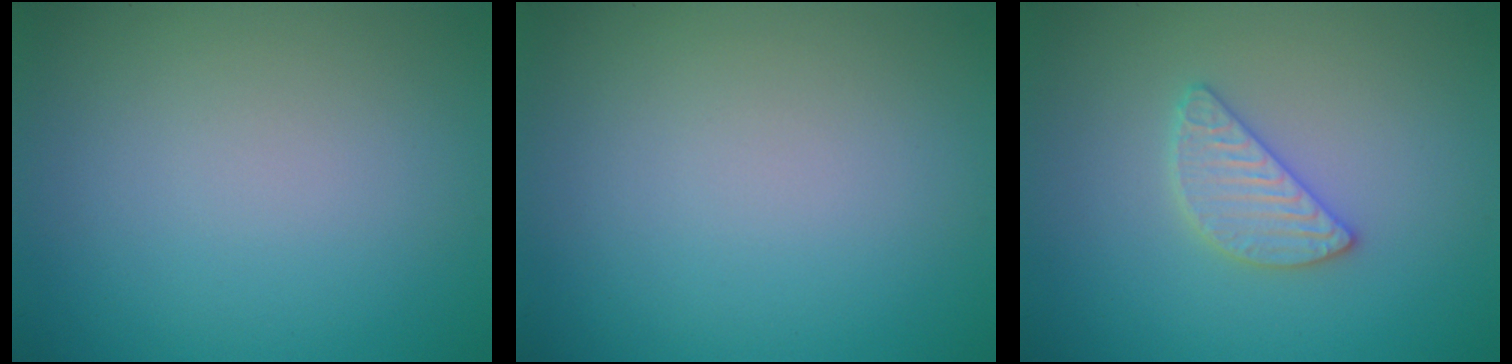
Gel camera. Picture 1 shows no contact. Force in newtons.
{"total": 0.0}
{"total": 2.6, "press": 2.6, "slide": 0.3}